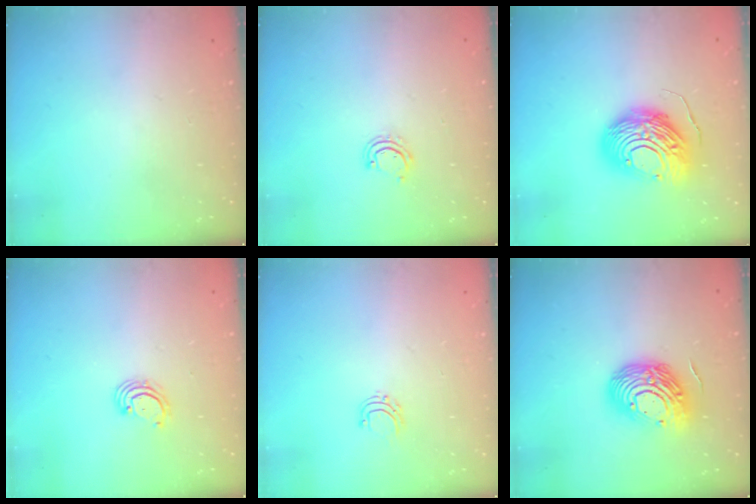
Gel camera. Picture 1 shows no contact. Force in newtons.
{"total": 2.7, "press": 2.7, "slide": 0.2}
{"total": 16.1, "press": 16.0, "slide": 1.6}
{"total": 2.6, "press": 2.6, "slide": 0.3}
{"total": 4.5, "press": 4.5, "slide": 0.3}
{"total": 16.1, "press": 16.0, "slide": 1.8}